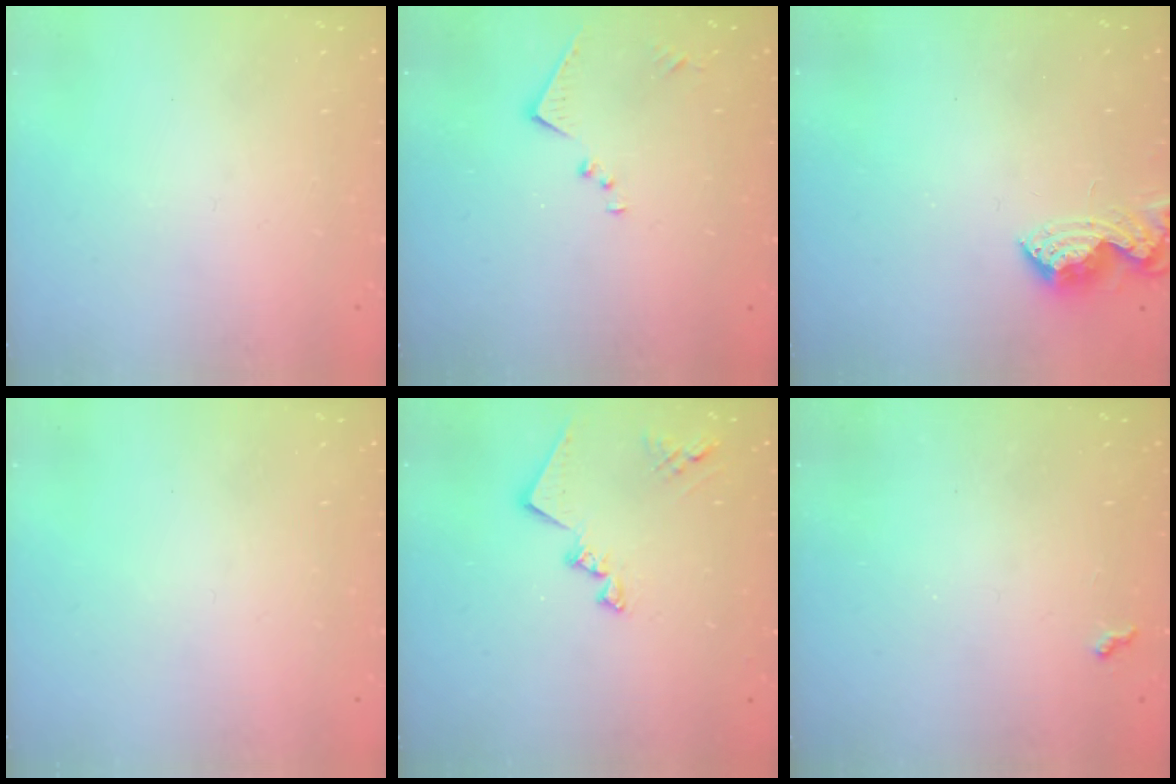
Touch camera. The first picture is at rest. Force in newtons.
{"total": 8.7, "press": 8.7, "slide": 0.5}
{"total": 9.4, "press": 9.4, "slide": 0.3}
{"total": 0.0}
{"total": 14.1, "press": 14.0, "slide": 0.9}
{"total": 4.6, "press": 4.6, "slide": 0.7}